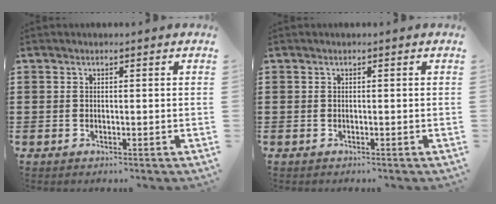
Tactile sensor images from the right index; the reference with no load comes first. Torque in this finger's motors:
{"motor_torque": [-1.01, 1.13, -1.05, -0.14]}